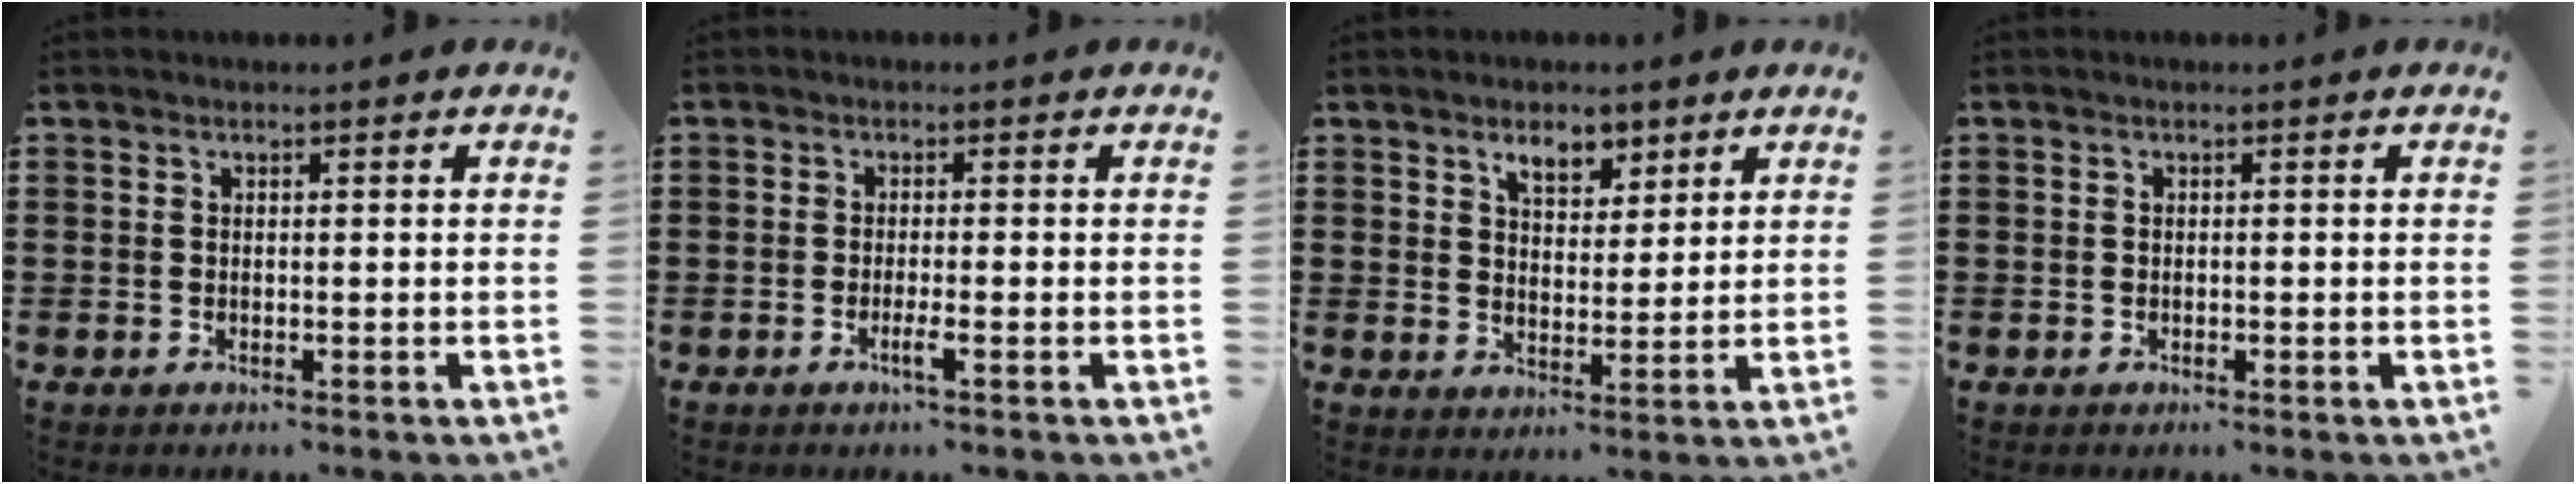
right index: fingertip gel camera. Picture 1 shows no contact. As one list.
[{"total": 2.2, "force": [-1.2, 0.0, 1.8], "torque": [-0.038, -0.005, -0.024]}, {"total": 4.8, "force": [3.4, 2.5, 2.3], "torque": [-0.040, 0.004, 0.059]}, {"total": 0.0}]